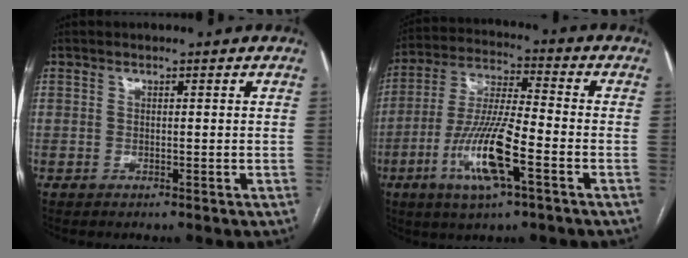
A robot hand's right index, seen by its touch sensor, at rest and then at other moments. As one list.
[{"total": 13.4, "force": [-5.1, 1.9, 12.2], "torque": [-0.248, -0.010, -0.095]}]